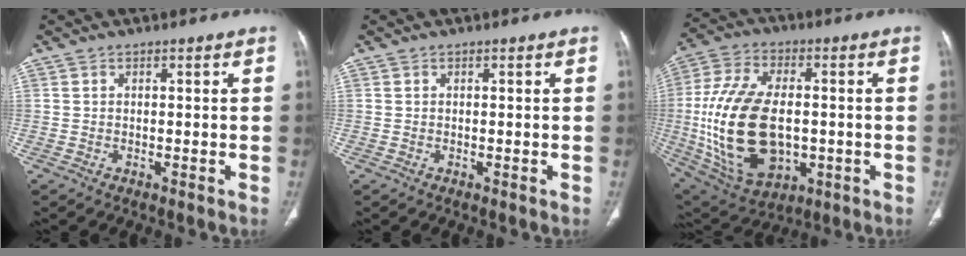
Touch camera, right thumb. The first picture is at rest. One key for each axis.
{"total": 0.0}
{"total": 23.8, "fx": -1.7, "fy": 14.0, "fz": 19.1, "tx": -0.378, "ty": -0.002, "tz": -0.009}